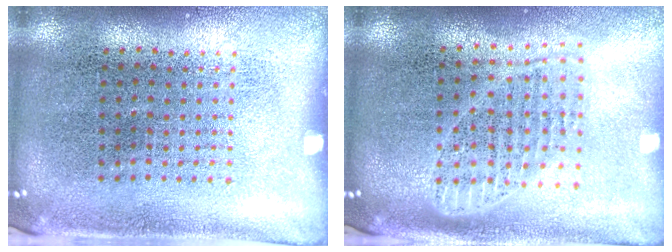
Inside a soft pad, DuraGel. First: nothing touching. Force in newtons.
{"total": 1.7, "press": 1.4, "slide": 0.9}